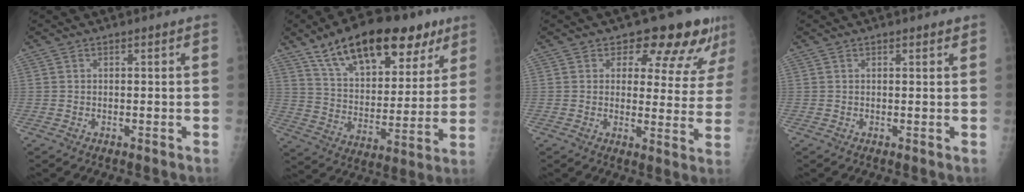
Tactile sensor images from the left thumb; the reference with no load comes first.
{"total": 24.4, "force": [14.9, 11.5, 15.6], "torque": [-0.206, -0.028, 0.241]}
{"total": 11.9, "force": [9.1, 5.6, 5.3], "torque": [-0.015, -0.054, 0.096]}
{"total": 1.1, "force": [0.8, 0.4, 0.7], "torque": [-0.009, -0.003, 0.010]}